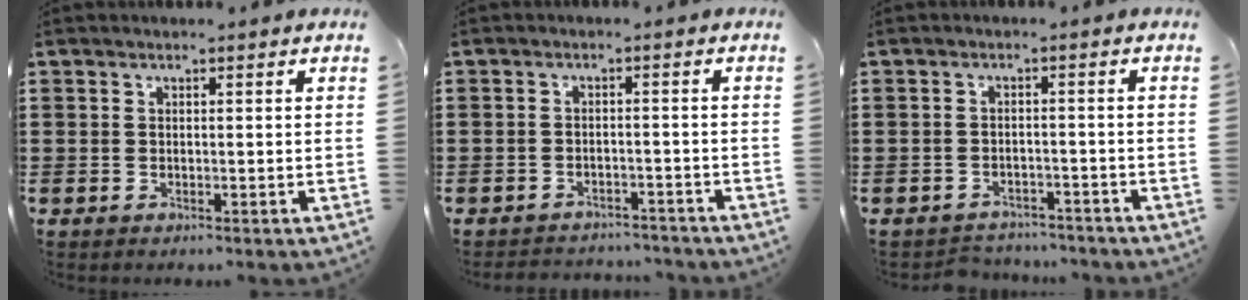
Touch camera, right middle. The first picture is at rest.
{"total": 2.5, "force": [-2.5, 0.4, -0.3], "torque": [-0.003, 0.000, -0.057]}
{"total": 2.3, "force": [-2.3, 0.5, -0.1], "torque": [-0.007, -0.001, -0.051]}